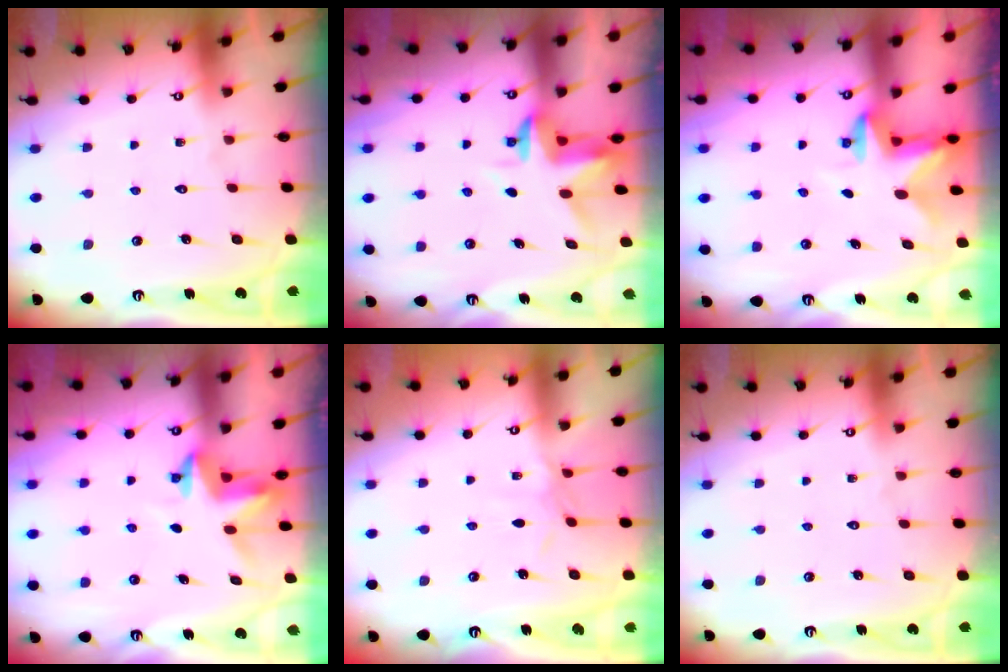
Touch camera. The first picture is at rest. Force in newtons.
{"total": 3.4, "press": 3.4, "slide": 0.5}
{"total": 2.7, "press": 2.6, "slide": 0.6}
{"total": 3.4, "press": 3.4, "slide": 0.2}
{"total": 2.7, "press": 2.7, "slide": 0.3}
{"total": 0.0}